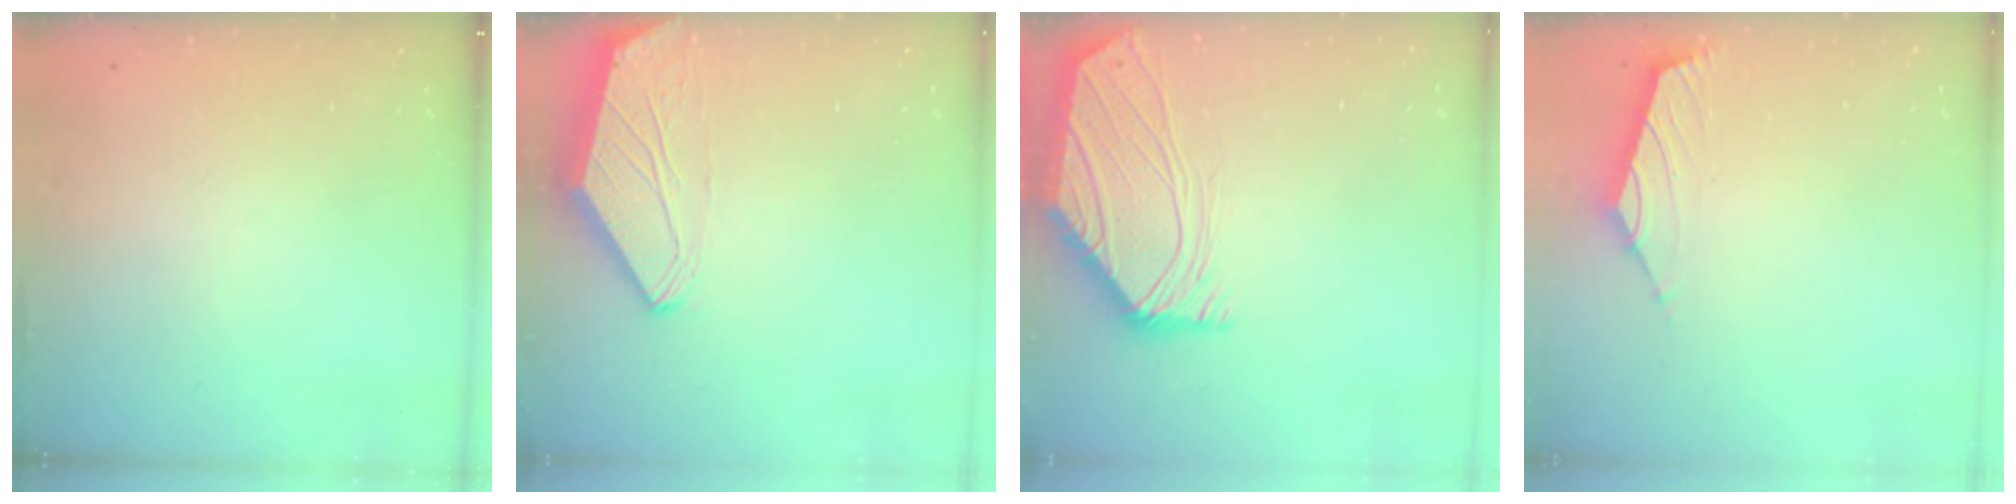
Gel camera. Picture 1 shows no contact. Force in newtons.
{"total": 0.0}
{"total": 0.5, "press": 0.4, "slide": 0.3}
{"total": 1.8, "press": 1.6, "slide": 0.7}